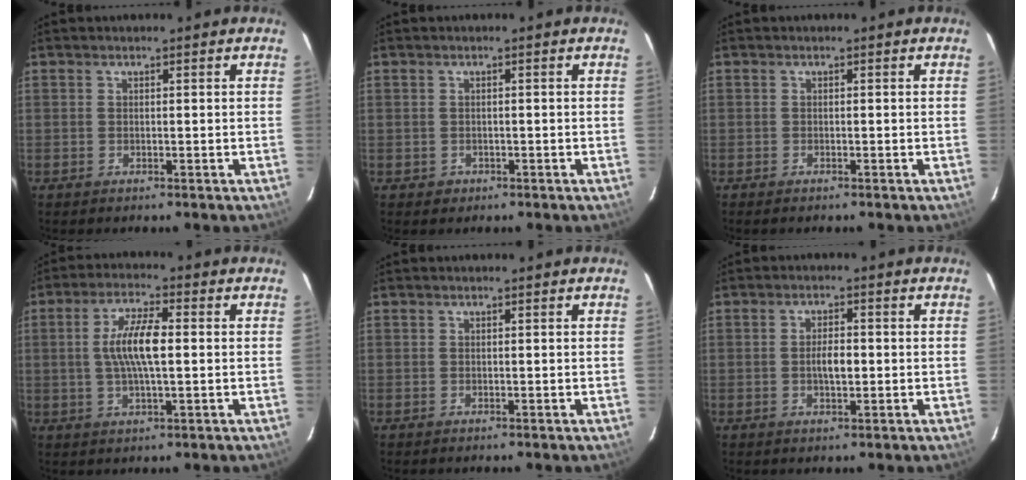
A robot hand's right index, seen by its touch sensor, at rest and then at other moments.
{"total": 1.5, "force": [-0.6, 1.3, 0.3], "torque": [-0.007, 0.003, -0.001]}
{"total": 0.8, "force": [-0.7, 0.1, 0.3], "torque": [-0.008, -0.001, -0.013]}
{"total": 8.2, "force": [0.4, 2.0, 7.9], "torque": [-0.152, 0.006, 0.008]}
{"total": 0.0}
{"total": 3.5, "force": [-0.4, 1.3, 3.2], "torque": [-0.059, 0.003, -0.005]}